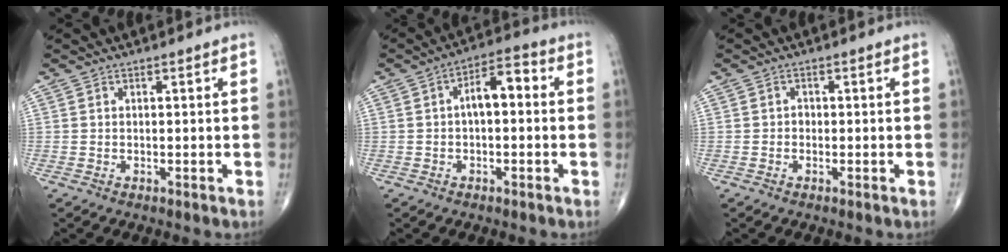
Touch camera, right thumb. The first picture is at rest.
{"total": 6.8, "force": [0.3, 3.4, 5.9], "torque": [-0.081, 0.030, -0.007]}
{"total": 0.8, "force": [-0.2, 0.7, 0.4], "torque": [-0.001, 0.003, -0.006]}